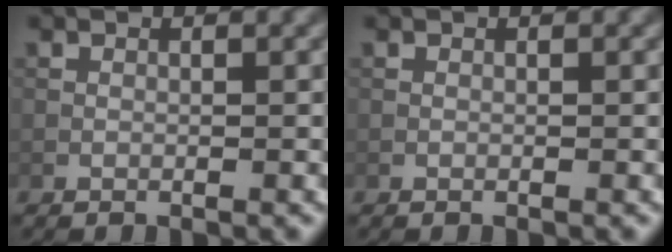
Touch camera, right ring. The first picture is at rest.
{"total": 0.0}